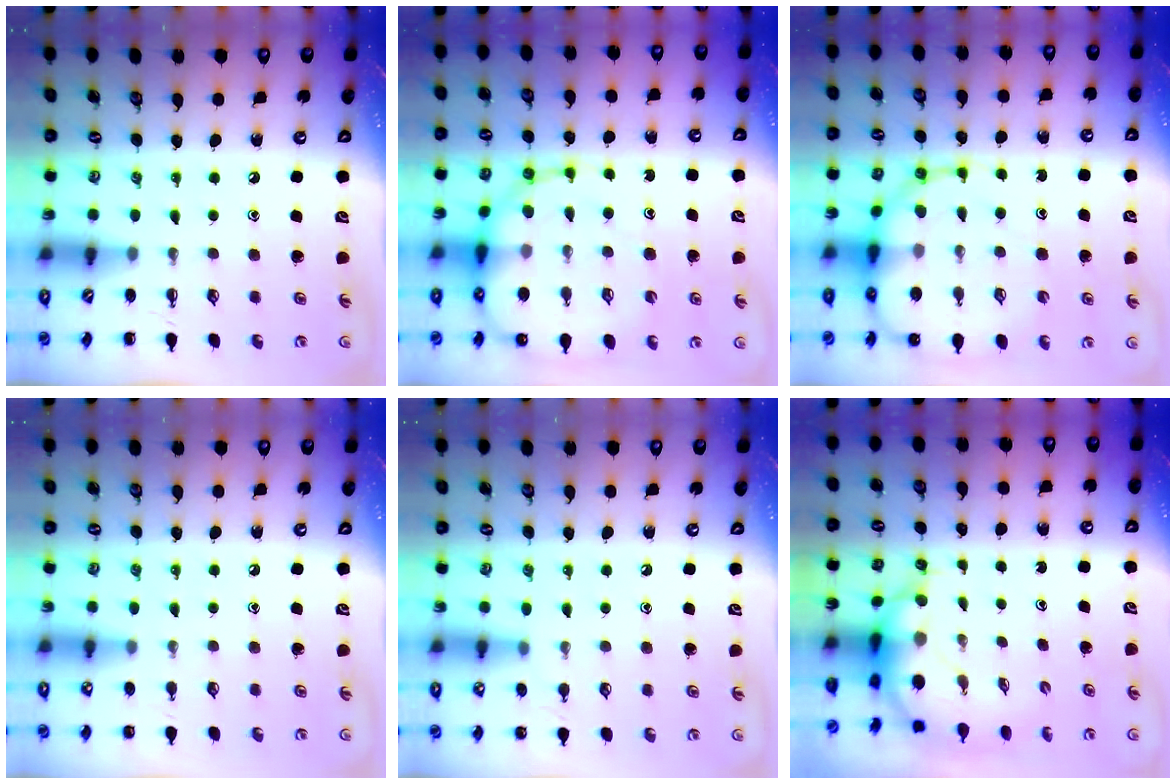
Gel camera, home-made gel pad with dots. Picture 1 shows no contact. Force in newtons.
{"total": 15.9, "press": 15.5, "slide": 3.5}
{"total": 15.1, "press": 14.6, "slide": 3.9}
{"total": 6.6, "press": 6.3, "slide": 2.2}
{"total": 6.3, "press": 6.0, "slide": 2.0}
{"total": 5.9, "press": 5.8, "slide": 1.1}